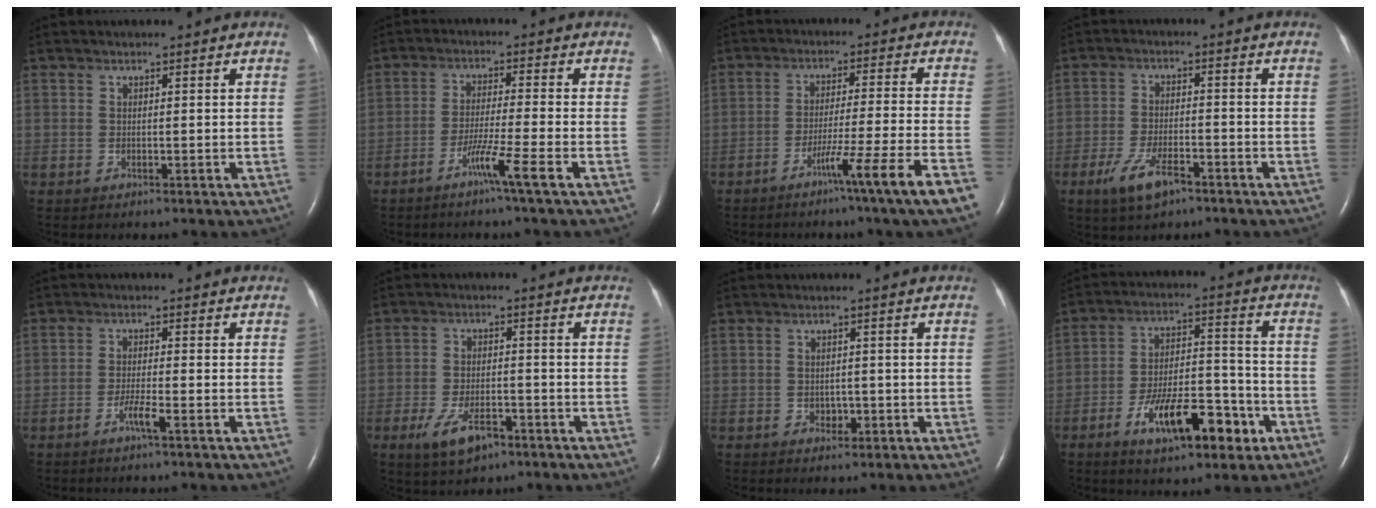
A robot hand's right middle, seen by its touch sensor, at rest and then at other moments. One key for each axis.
{"total": 5.1, "fx": -3.0, "fy": -1.6, "fz": 3.9, "tx": -0.070, "ty": -0.010, "tz": -0.062}
{"total": 9.7, "fx": -5.7, "fy": -2.4, "fz": 7.5, "tx": -0.112, "ty": -0.023, "tz": -0.097}
{"total": 6.5, "fx": -3.9, "fy": 2.1, "fz": 4.6, "tx": -0.101, "ty": -0.007, "tz": -0.068}
{"total": 2.5, "fx": -1.5, "fy": -0.2, "fz": 2.0, "tx": -0.038, "ty": -0.002, "tz": -0.031}
{"total": 6.5, "fx": -3.7, "fy": 2.7, "fz": 4.5, "tx": -0.093, "ty": -0.006, "tz": -0.060}
{"total": 1.6, "fx": -0.6, "fy": 1.2, "fz": 0.8, "tx": -0.007, "ty": 0.004, "tz": -0.004}
{"total": 13.0, "fx": -6.4, "fy": 4.6, "fz": 10.4, "tx": -0.171, "ty": 0.017, "tz": -0.098}